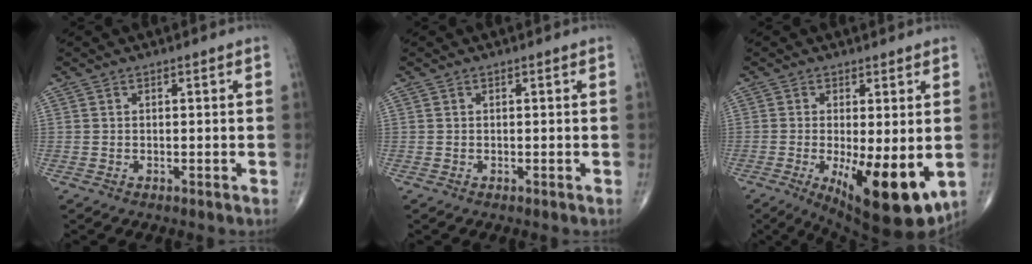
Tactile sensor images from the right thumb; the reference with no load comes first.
{"total": 0.0}
{"total": 14.4, "force": [-3.4, 5.0, 13.1], "torque": [-0.188, -0.027, -0.034]}